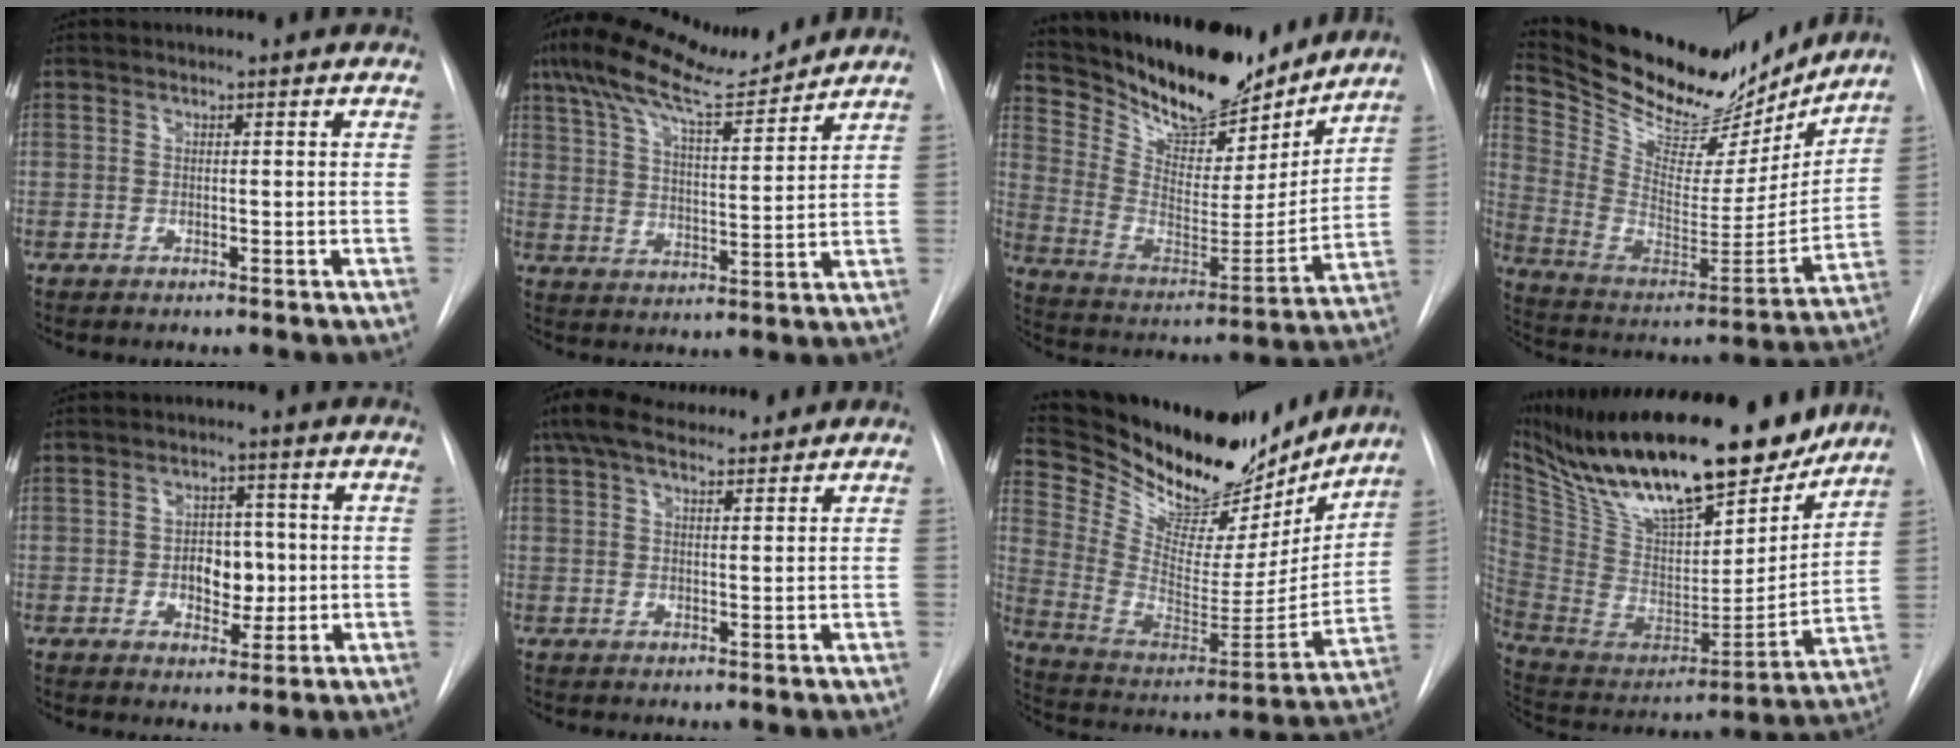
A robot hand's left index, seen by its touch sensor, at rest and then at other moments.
{"total": 13.2, "force": [11.3, 1.4, 6.7], "torque": [-0.125, 0.006, 0.188]}
{"total": 21.5, "force": [18.8, 6.2, 8.2], "torque": [-0.156, -0.021, 0.304]}
{"total": 25.0, "force": [22.2, 7.6, 8.8], "torque": [-0.165, -0.034, 0.340]}
{"total": 5.9, "force": [-0.4, 3.9, 4.4], "torque": [-0.061, 0.008, 0.000]}
{"total": 9.0, "force": [7.8, 2.1, 4.1], "torque": [-0.074, 0.036, 0.130]}
{"total": 26.2, "force": [22.8, 7.8, 10.1], "torque": [-0.178, -0.031, 0.347]}
{"total": 30.2, "force": [23.6, 8.6, 16.9], "torque": [-0.304, -0.005, 0.377]}